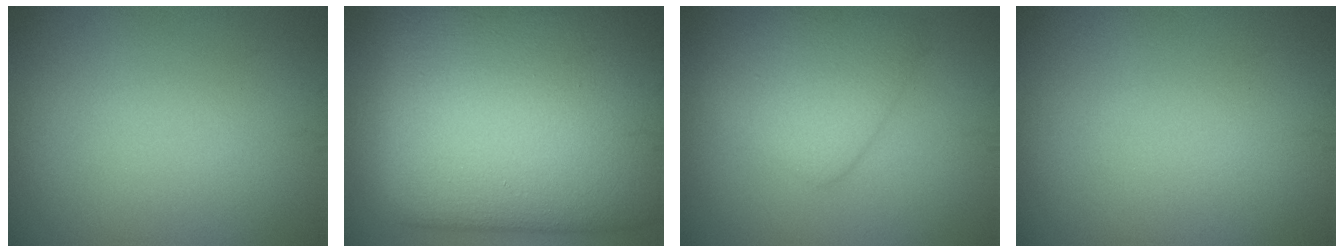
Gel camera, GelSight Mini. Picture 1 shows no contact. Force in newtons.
{"total": 22.1, "press": 22.1, "slide": 0.7}
{"total": 4.5, "press": 4.5, "slide": 0.2}
{"total": 0.0}